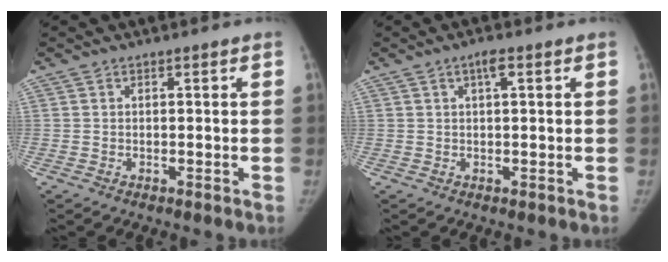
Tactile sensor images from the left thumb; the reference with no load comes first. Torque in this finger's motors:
{"motor_torque": [0.10, 0.04, 0.13, 0.50, 0.08]}